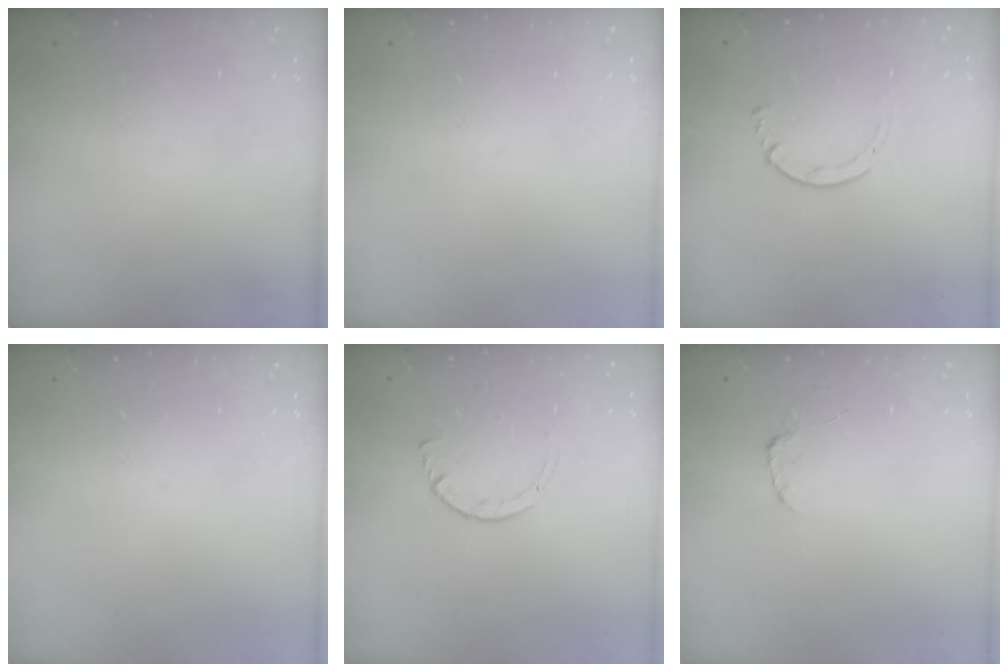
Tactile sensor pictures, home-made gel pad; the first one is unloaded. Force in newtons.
{"total": 0.0}
{"total": 2.0, "press": 1.9, "slide": 0.3}
{"total": 0.0}
{"total": 2.9, "press": 2.8, "slide": 0.3}
{"total": 2.2, "press": 2.2, "slide": 0.3}